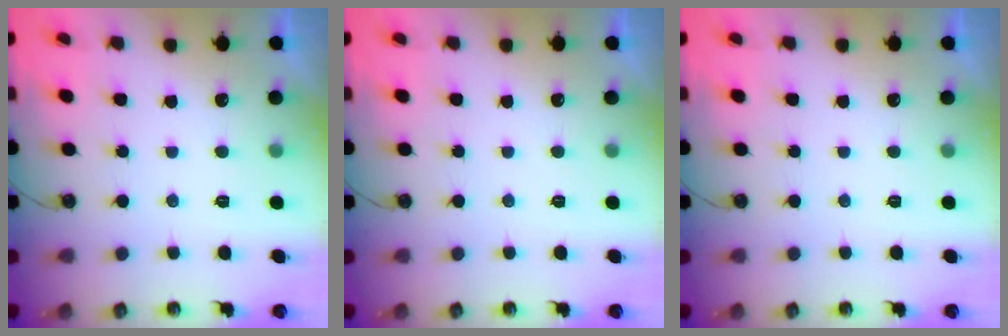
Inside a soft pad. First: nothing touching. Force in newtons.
{"total": 0.0}
{"total": 0.0}